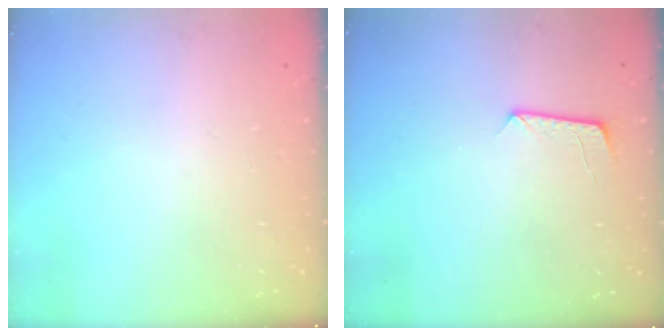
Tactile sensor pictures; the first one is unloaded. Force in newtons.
{"total": 8.3, "press": 8.3, "slide": 0.6}